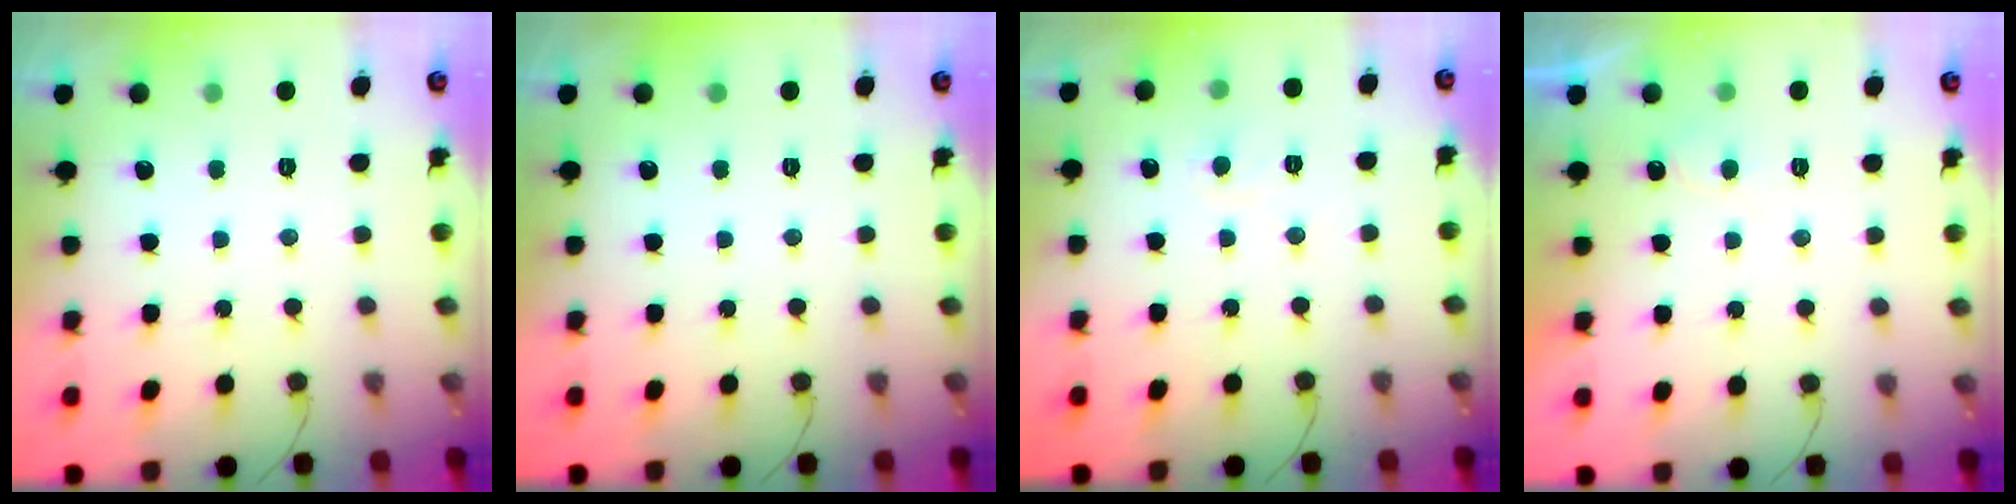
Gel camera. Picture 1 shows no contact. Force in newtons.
{"total": 0.0}
{"total": 5.4, "press": 5.4, "slide": 0.5}
{"total": 3.8, "press": 3.8, "slide": 0.4}